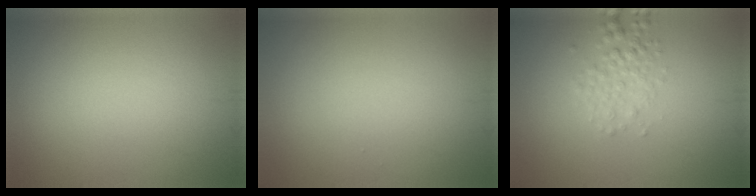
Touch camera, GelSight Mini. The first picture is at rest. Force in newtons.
{"total": 0.0}
{"total": 2.1, "press": 2.1, "slide": 0.1}